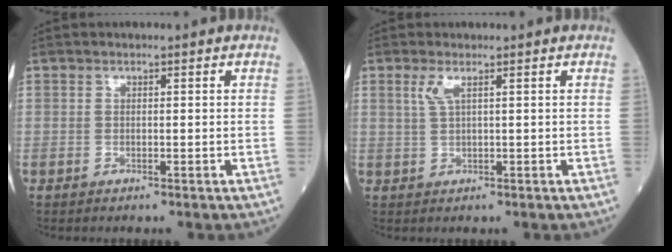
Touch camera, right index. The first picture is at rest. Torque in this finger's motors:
{"motor_torque": [0.39, 0.26, 0.22, 0.06]}